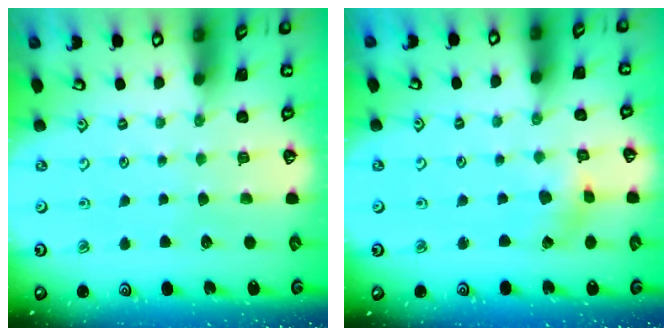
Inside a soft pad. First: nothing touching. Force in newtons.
{"total": 2.5, "press": 2.5, "slide": 0.4}